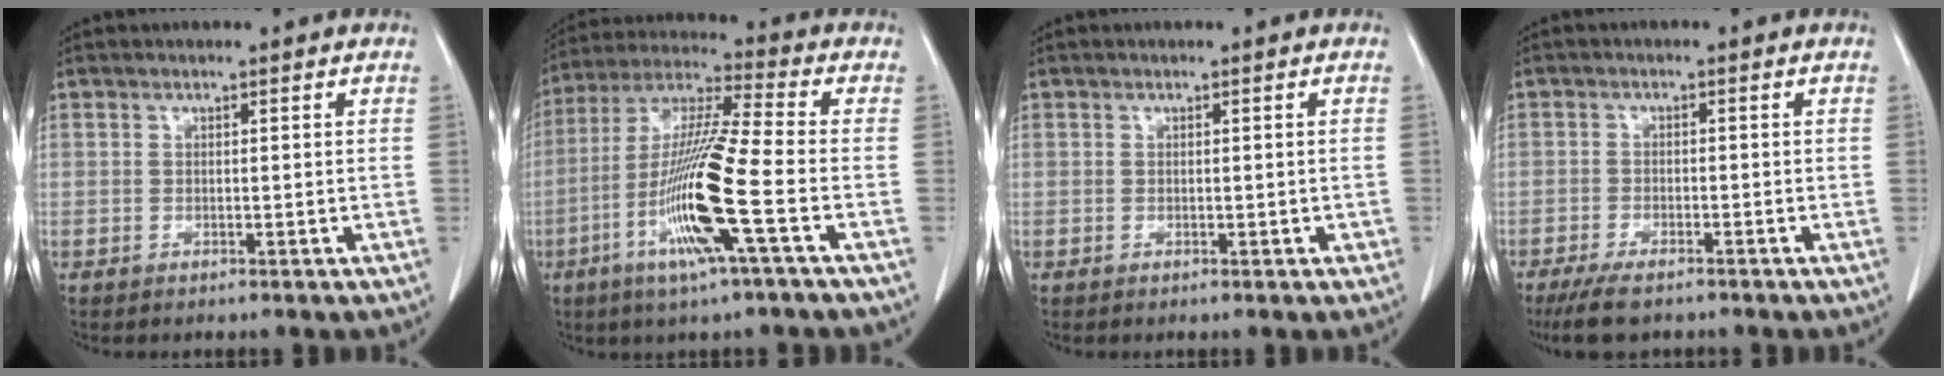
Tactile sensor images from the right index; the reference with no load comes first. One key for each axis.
{"total": 15.5, "fx": -5.2, "fy": -0.4, "fz": 14.6, "tx": -0.298, "ty": -0.016, "tz": -0.106}
{"total": 0.8, "fx": -0.2, "fy": 0.4, "fz": 0.7, "tx": -0.009, "ty": 0.001, "tz": 0.000}
{"total": 5.6, "fx": -4.4, "fy": 1.5, "fz": 3.2, "tx": -0.058, "ty": -0.011, "tz": -0.075}